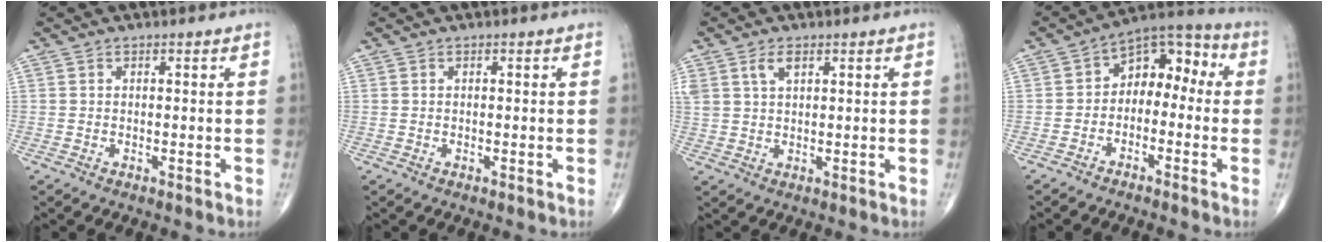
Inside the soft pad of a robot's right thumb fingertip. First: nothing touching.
{"total": 0.0}
{"total": 3.9, "force": [2.0, 2.0, 2.7], "torque": [-0.053, 0.000, 0.044]}
{"total": 9.5, "force": [-0.9, 6.6, 6.8], "torque": [-0.058, 0.051, -0.035]}